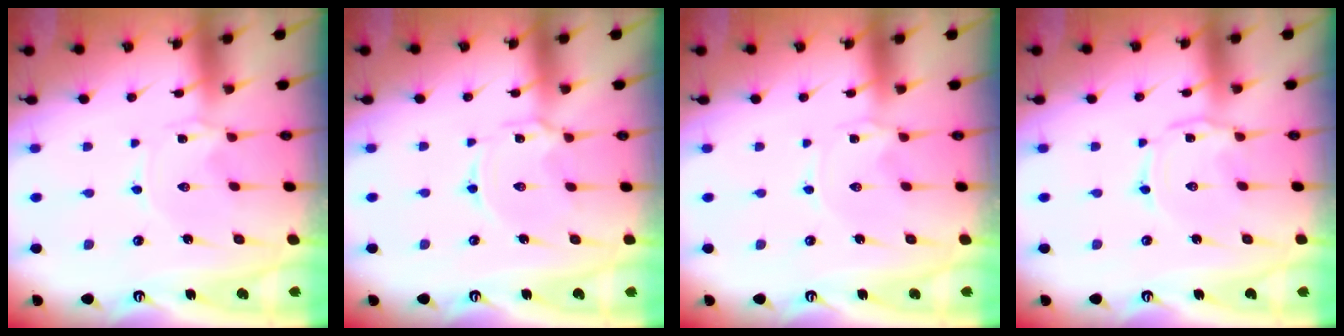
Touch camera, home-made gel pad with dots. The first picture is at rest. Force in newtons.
{"total": 2.6, "press": 2.6, "slide": 0.3}
{"total": 0.0}
{"total": 1.7, "press": 1.7, "slide": 0.4}